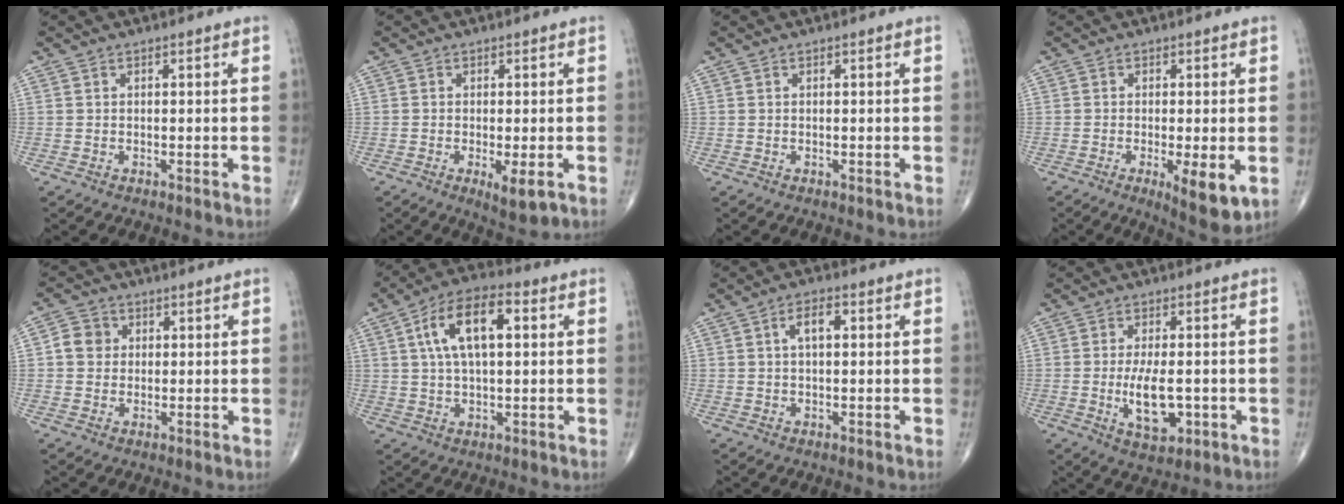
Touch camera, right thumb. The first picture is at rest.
{"total": 4.5, "force": [-1.5, 1.3, 4.0], "torque": [-0.066, -0.013, -0.020]}
{"total": 0.0}
{"total": 7.7, "force": [-2.2, 2.1, 7.1], "torque": [-0.106, -0.021, -0.030]}
{"total": 4.5, "force": [0.6, 4.1, 1.7], "torque": [-0.015, 0.007, 0.004]}
{"total": 12.4, "force": [3.0, 5.7, 10.6], "torque": [-0.188, 0.021, 0.048]}
{"total": 4.0, "force": [0.9, 1.9, 3.4], "torque": [-0.058, 0.009, 0.012]}
{"total": 7.9, "force": [-1.5, 3.6, 6.9], "torque": [-0.117, -0.008, -0.016]}